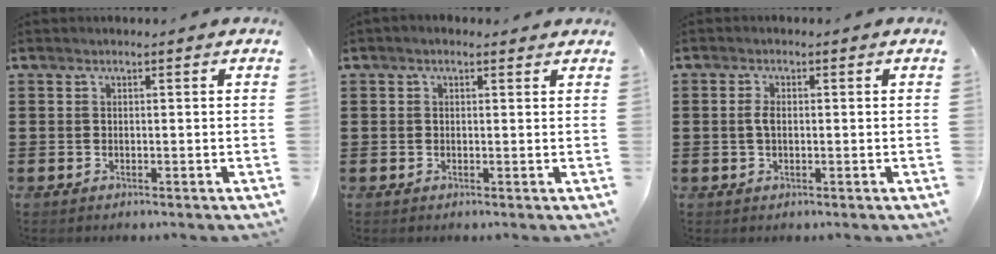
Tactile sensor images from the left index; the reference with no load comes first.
{"total": 0.8, "force": [0.3, 0.5, 0.5], "torque": [-0.011, 0.006, 0.005]}
{"total": 1.9, "force": [0.0, 0.9, 1.7], "torque": [-0.044, 0.000, -0.003]}